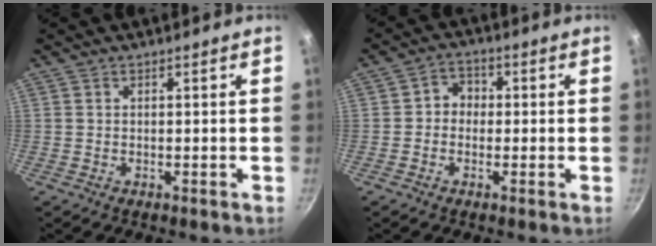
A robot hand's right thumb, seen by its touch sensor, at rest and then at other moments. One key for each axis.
{"total": 4.0, "fx": -0.4, "fy": 3.5, "fz": 1.8, "tx": -0.001, "ty": 0.014, "tz": -0.017}